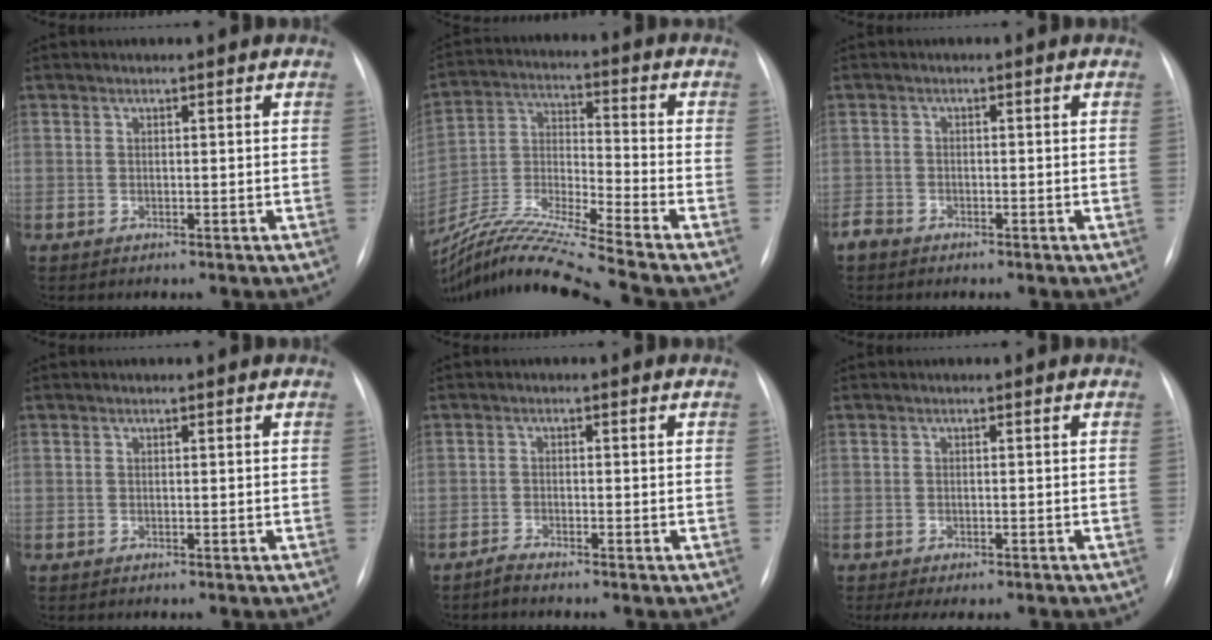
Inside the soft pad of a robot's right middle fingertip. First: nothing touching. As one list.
[{"total": 18.6, "force": [-16.2, -2.6, 8.7], "torque": [-0.197, -0.015, -0.299]}, {"total": 1.7, "force": [-1.4, 0.8, 0.4], "torque": [-0.018, -0.002, -0.024]}, {"total": 0.0}, {"total": 1.4, "force": [-1.3, -0.3, 0.3], "torque": [-0.016, -0.007, -0.027]}, {"total": 5.1, "force": [-4.0, 1.7, 2.7], "torque": [-0.037, -0.006, -0.048]}]